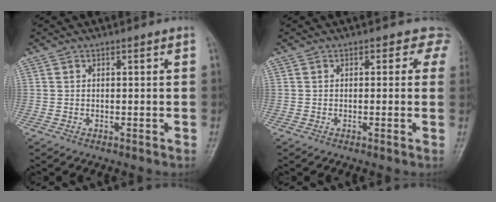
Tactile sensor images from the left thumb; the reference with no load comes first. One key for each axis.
{"total": 3.0, "fx": 1.5, "fy": 2.3, "fz": 1.1, "tx": 0.024, "ty": -0.002, "tz": -0.004}